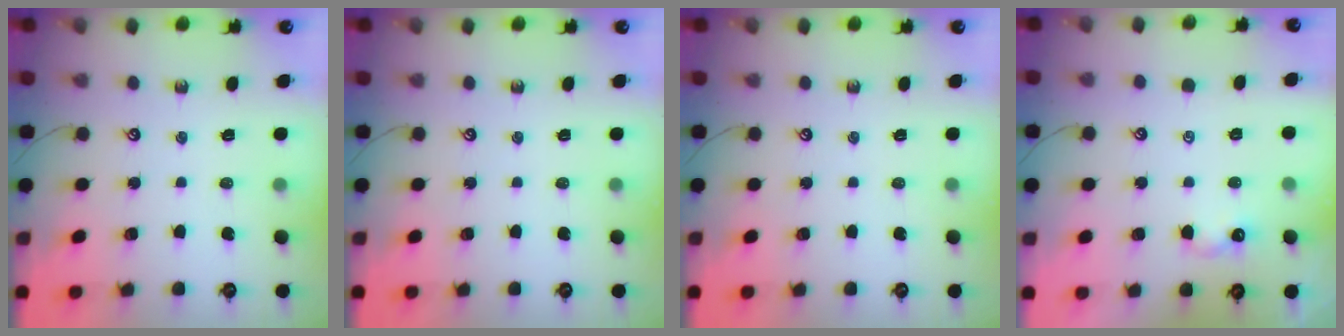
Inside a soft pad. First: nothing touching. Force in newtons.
{"total": 0.0}
{"total": 0.0}
{"total": 1.6, "press": 1.6, "slide": 0.4}